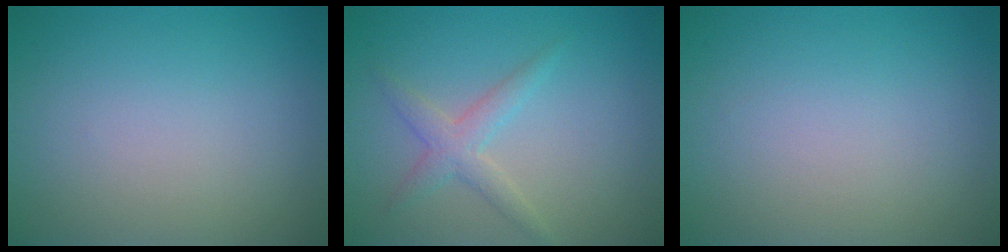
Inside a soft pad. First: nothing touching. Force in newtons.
{"total": 2.3, "press": 2.3, "slide": 0.0}
{"total": 0.0}